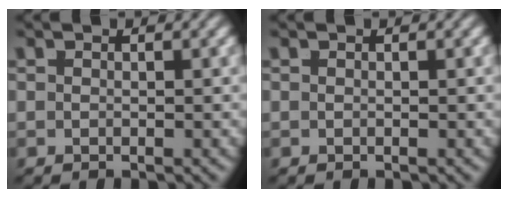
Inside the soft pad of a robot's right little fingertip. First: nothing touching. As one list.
[{"total": 0.0}]